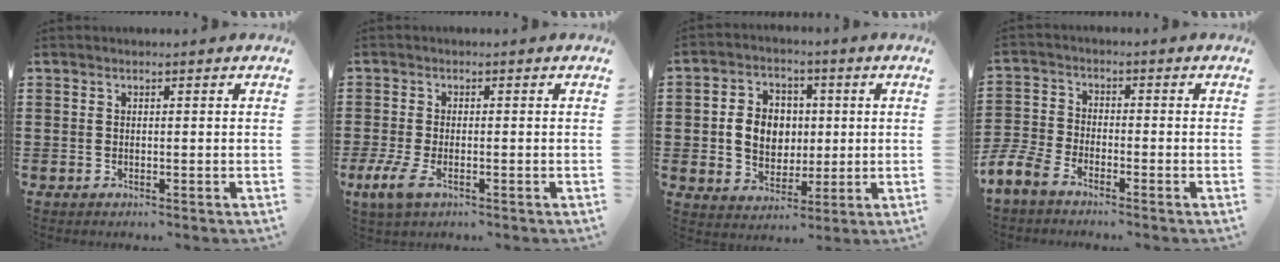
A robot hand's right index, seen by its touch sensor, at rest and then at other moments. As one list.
[{"total": 3.7, "force": [-1.6, 1.1, 3.1], "torque": [-0.090, -0.017, -0.038]}, {"total": 7.1, "force": [0.1, 5.9, 3.9], "torque": [-0.076, 0.013, -0.002]}, {"total": 4.6, "force": [-4.0, 1.3, 1.9], "torque": [-0.070, -0.008, -0.088]}]